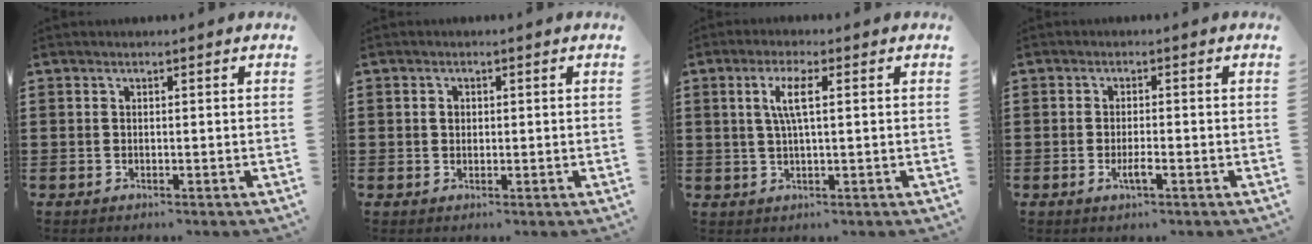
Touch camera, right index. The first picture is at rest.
{"total": 1.2, "force": [0.2, 1.0, 0.7], "torque": [-0.015, 0.005, 0.004]}
{"total": 4.4, "force": [0.8, 0.5, 4.3], "torque": [-0.091, -0.002, 0.006]}
{"total": 2.4, "force": [-1.0, 0.5, 2.1], "torque": [-0.051, -0.004, -0.023]}